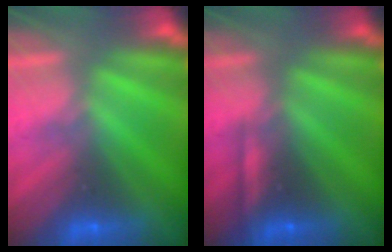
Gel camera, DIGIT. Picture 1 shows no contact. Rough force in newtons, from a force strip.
{"total": 2.3}